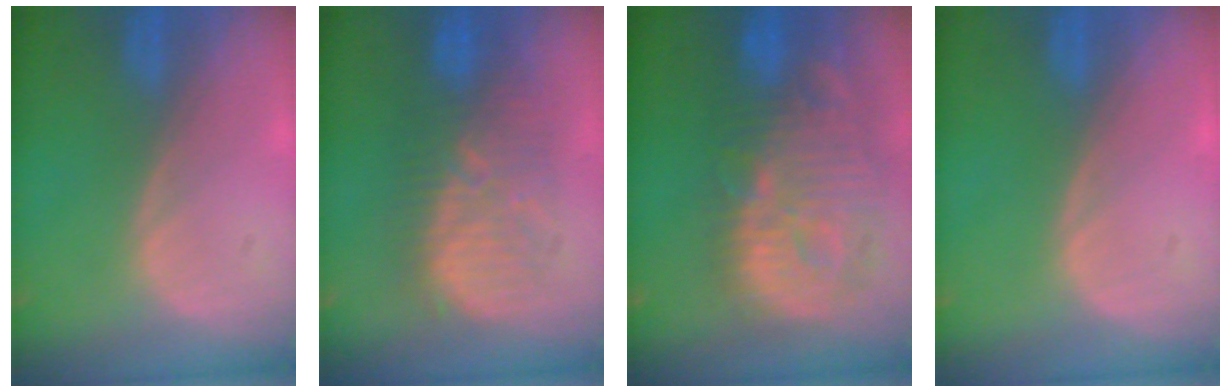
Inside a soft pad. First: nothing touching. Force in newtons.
{"total": 9.1, "press": 9.1, "slide": 0.3}
{"total": 14.1, "press": 12.4, "slide": 6.9}
{"total": 0.0}